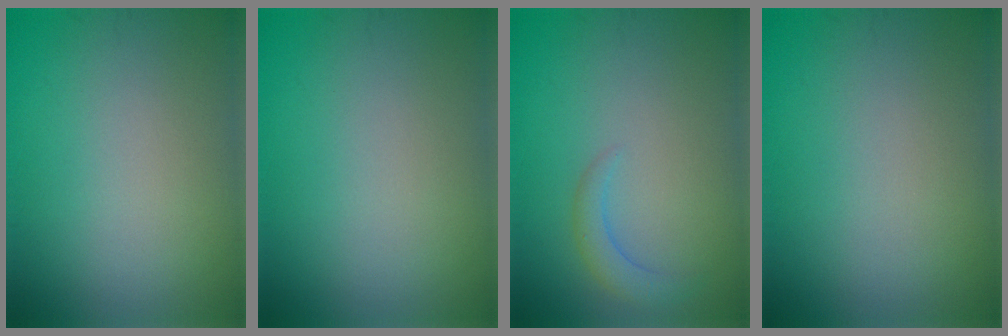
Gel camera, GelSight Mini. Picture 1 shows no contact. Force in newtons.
{"total": 0.0}
{"total": 1.8, "press": 1.8, "slide": 0.3}
{"total": 0.0}